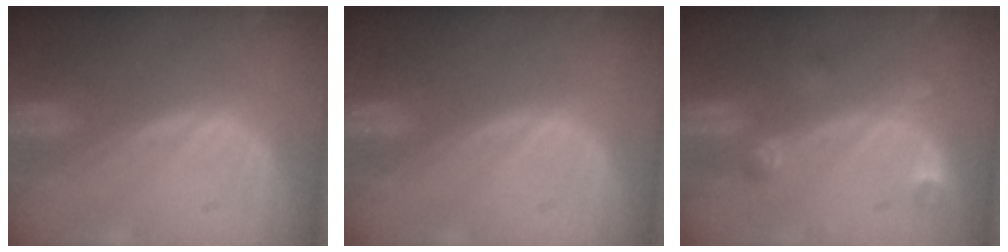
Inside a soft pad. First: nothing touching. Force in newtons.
{"total": 0.0}
{"total": 3.0, "press": 2.9, "slide": 1.0}